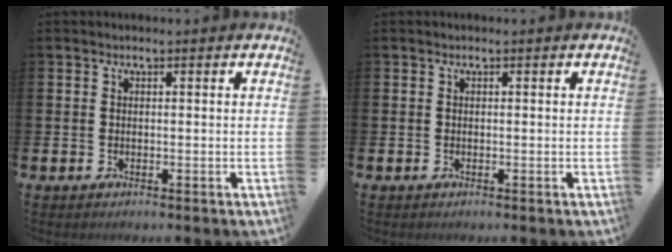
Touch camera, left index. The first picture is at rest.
{"total": 0.0}